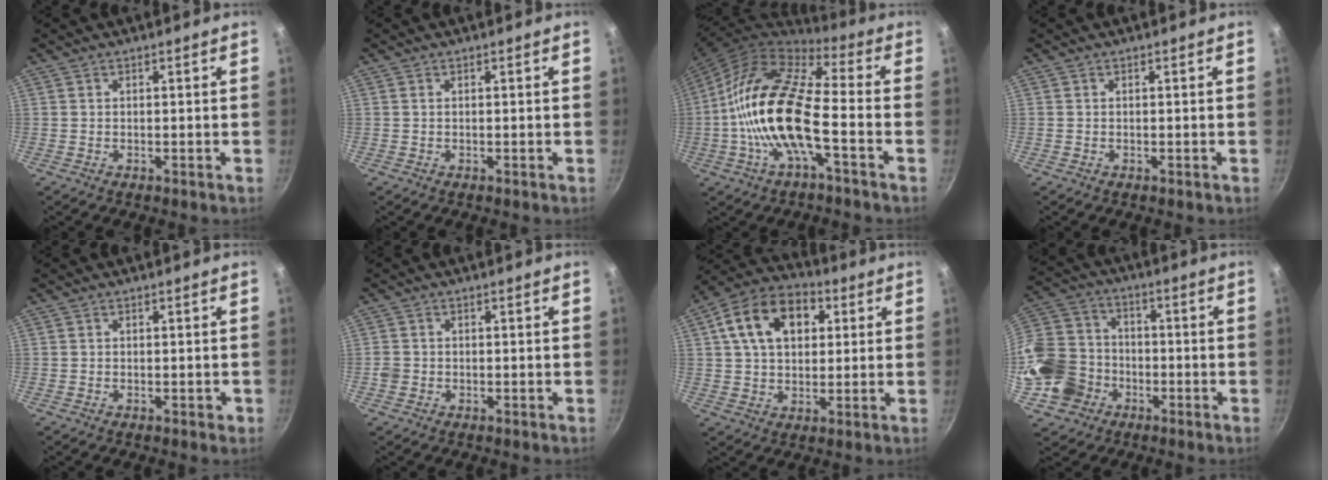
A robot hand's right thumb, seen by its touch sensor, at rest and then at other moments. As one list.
[{"total": 0.0}, {"total": 18.4, "force": [-3.9, 6.7, 16.7], "torque": [-0.316, 0.035, -0.092]}, {"total": 0.0}, {"total": 0.9, "force": [-0.3, 0.7, 0.6], "torque": [-0.004, 0.004, -0.004]}, {"total": 2.0, "force": [-0.6, 1.8, 0.7], "torque": [-0.010, 0.007, -0.011]}, {"total": 15.0, "force": [4.5, 10.2, 10.1], "torque": [-0.152, 0.017, 0.061]}, {"total": 16.5, "force": [-5.1, 14.1, 6.9], "torque": [-0.138, 0.046, -0.096]}]